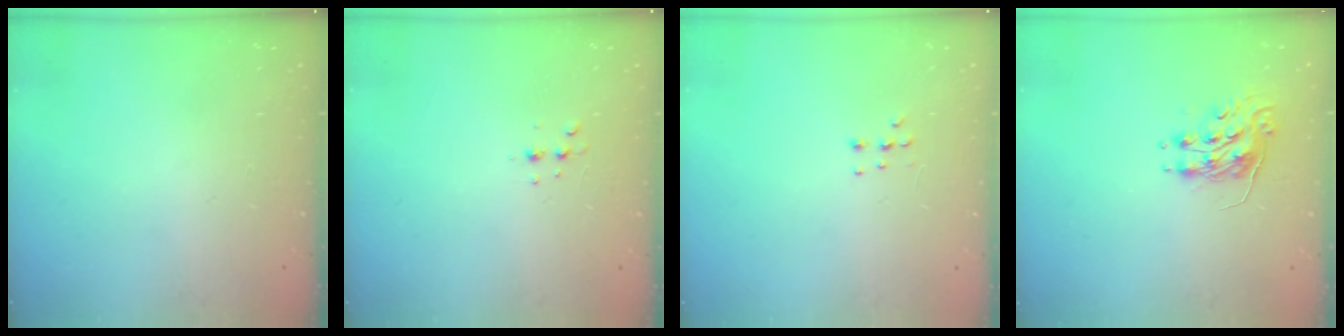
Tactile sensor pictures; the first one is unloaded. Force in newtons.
{"total": 3.5, "press": 3.4, "slide": 0.5}
{"total": 5.7, "press": 5.6, "slide": 1.0}
{"total": 8.2, "press": 8.2, "slide": 0.1}